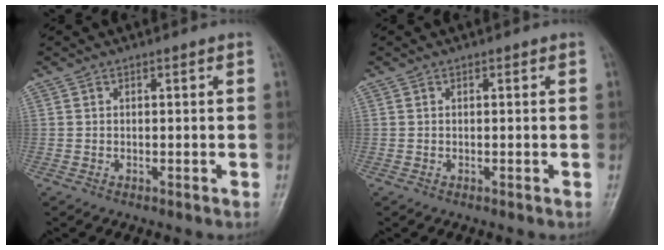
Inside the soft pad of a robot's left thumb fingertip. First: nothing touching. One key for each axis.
{"total": 0.0}